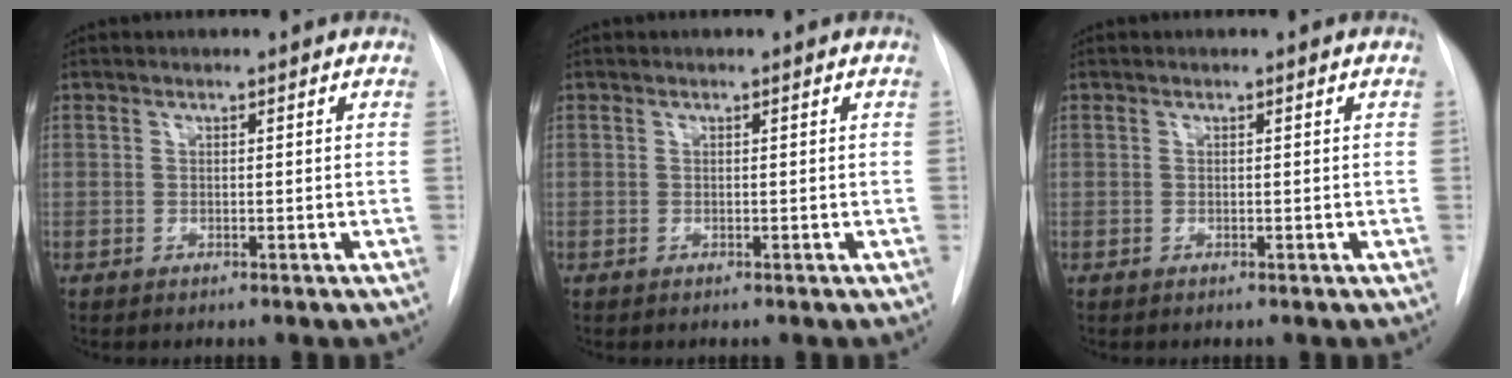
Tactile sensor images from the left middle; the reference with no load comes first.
{"total": 0.0}
{"total": 0.0}